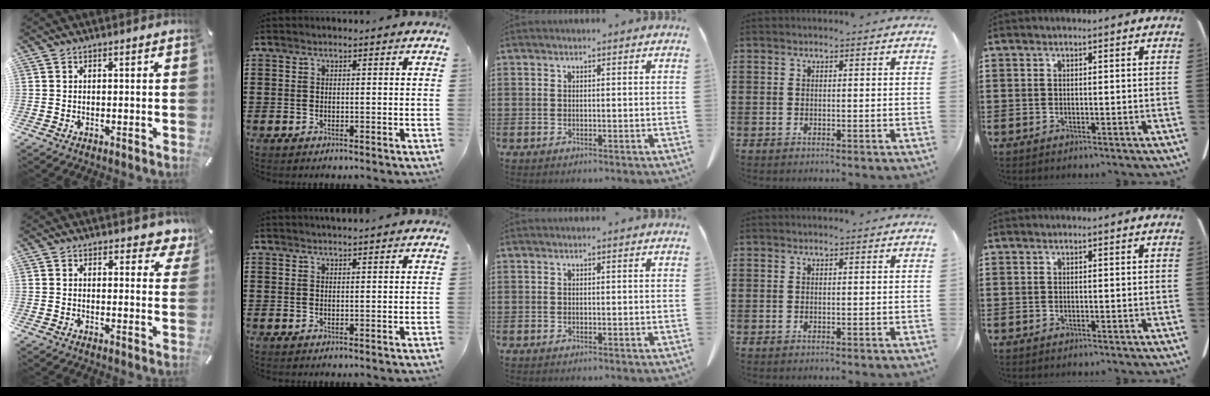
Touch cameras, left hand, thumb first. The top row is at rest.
{"thumb": {"total": 3.8, "force": [2.9, 2.2, 1.3], "torque": [-0.002, -0.017, 0.045]}, "index": {"total": 1.2, "force": [1.1, -0.1, 0.2], "torque": [-0.006, -0.001, 0.022]}}